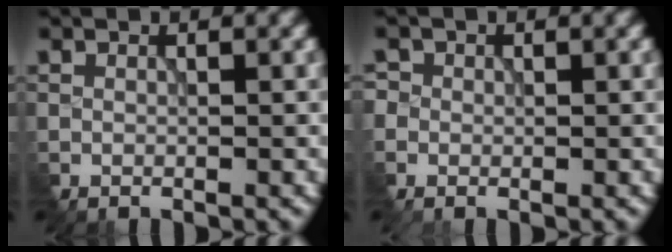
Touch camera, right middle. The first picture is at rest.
{"total": 1.6, "force": [0.0, 1.5, 0.4], "torque": [-0.016, 0.005, -0.002]}